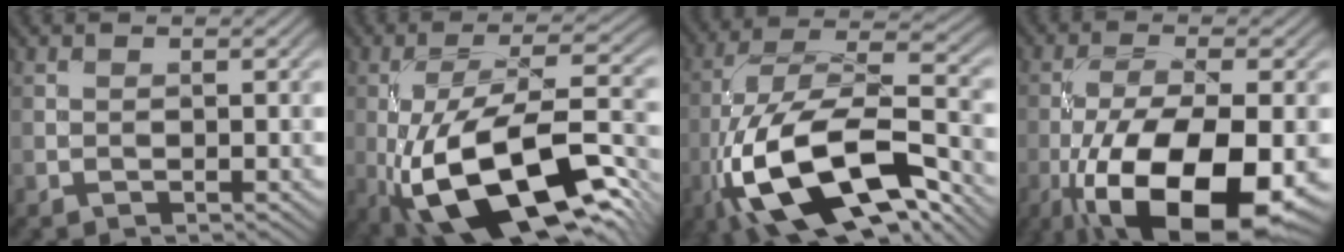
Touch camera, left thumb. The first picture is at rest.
{"total": 17.3, "force": [-5.9, 6.4, 14.9], "torque": [-0.269, 0.003, -0.106]}
{"total": 18.4, "force": [-8.2, 7.8, 14.5], "torque": [-0.295, -0.018, -0.146]}
{"total": 16.5, "force": [-6.9, 6.3, 13.7], "torque": [-0.254, -0.020, -0.116]}